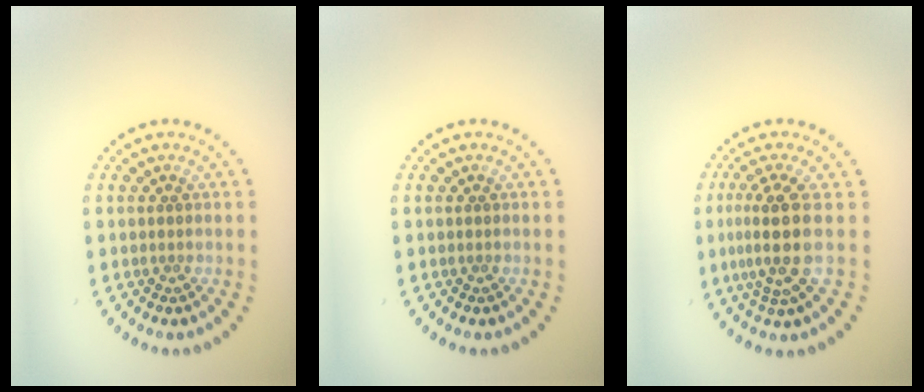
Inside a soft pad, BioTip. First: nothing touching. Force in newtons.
{"total": 0.0}
{"total": 4.1, "press": 3.3, "slide": 2.4}